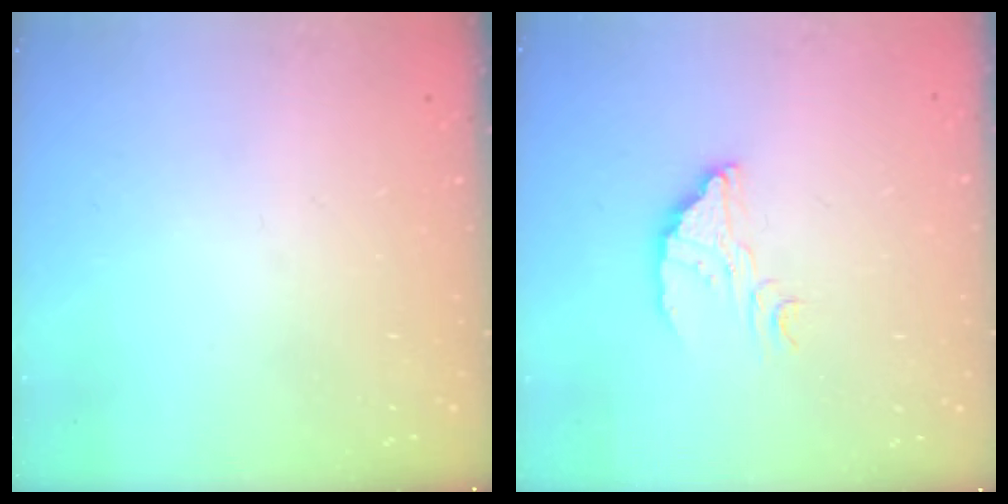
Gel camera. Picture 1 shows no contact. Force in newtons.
{"total": 4.5, "press": 4.5, "slide": 0.3}